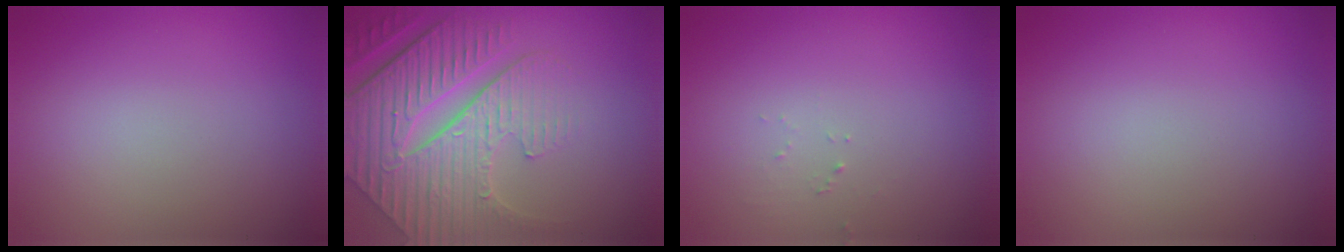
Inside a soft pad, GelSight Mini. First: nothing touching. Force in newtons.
{"total": 8.3, "press": 6.2, "slide": 5.5}
{"total": 0.7, "press": 0.7, "slide": 0.1}
{"total": 0.0}